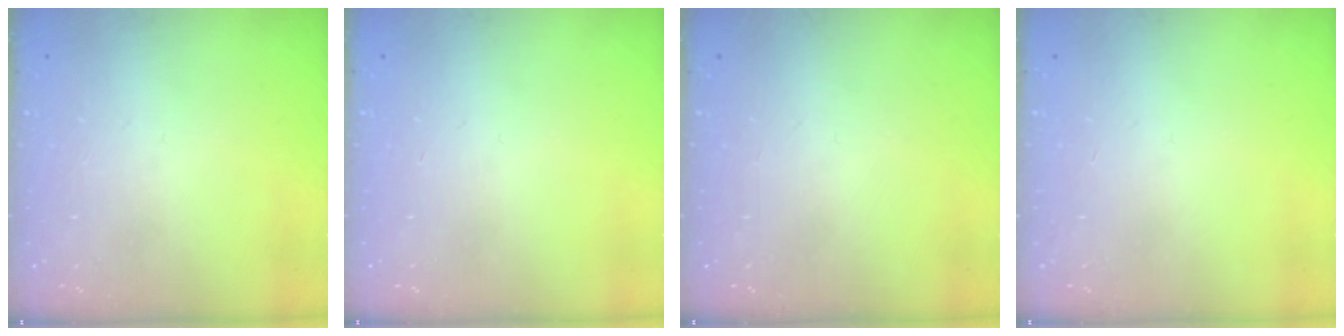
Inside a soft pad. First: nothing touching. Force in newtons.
{"total": 0.0}
{"total": 0.0}
{"total": 0.0}